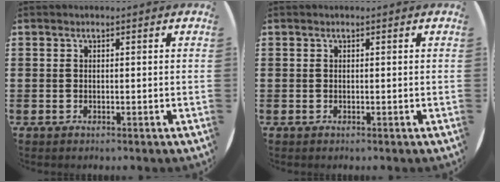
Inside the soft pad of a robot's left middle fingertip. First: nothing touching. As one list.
[{"total": 0.0}]